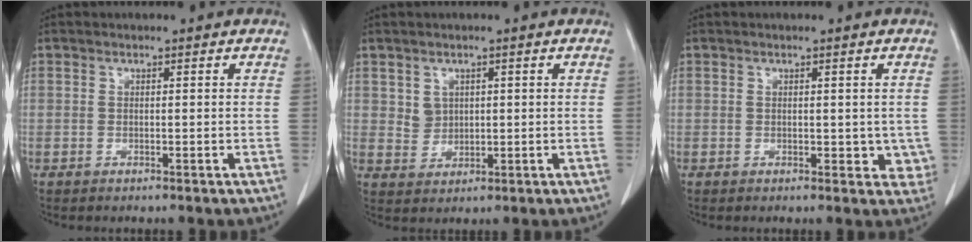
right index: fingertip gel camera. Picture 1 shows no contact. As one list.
[{"total": 2.9, "force": [1.1, 2.6, 0.9], "torque": [-0.017, 0.000, 0.026]}, {"total": 3.4, "force": [0.0, 2.1, 2.7], "torque": [-0.012, -0.003, 0.001]}]